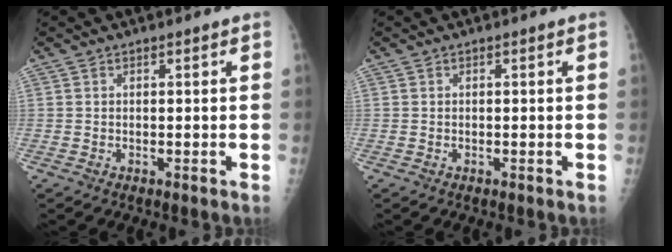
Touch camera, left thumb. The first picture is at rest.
{"total": 0.0}